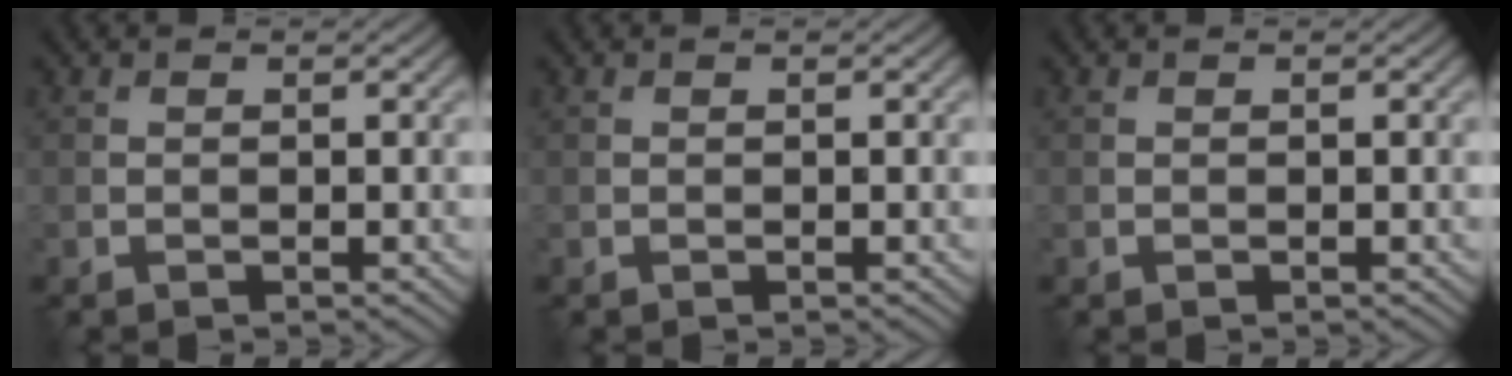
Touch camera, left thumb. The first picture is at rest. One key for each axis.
{"total": 0.0}
{"total": 0.0}